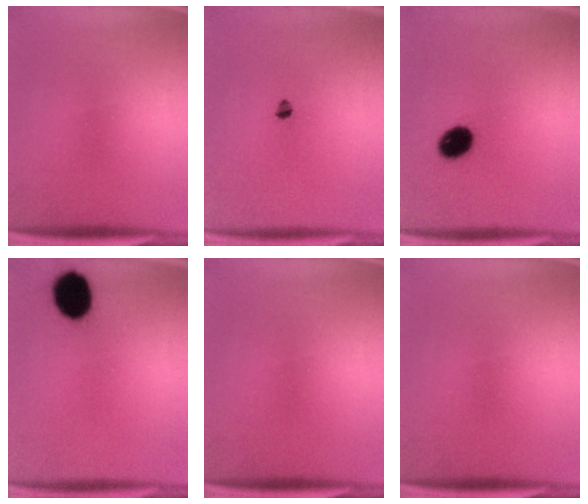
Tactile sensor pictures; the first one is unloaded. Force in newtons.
{"total": 1.4}
{"total": 7.2}
{"total": 11.4}
{"total": 0.0}
{"total": 0.0}